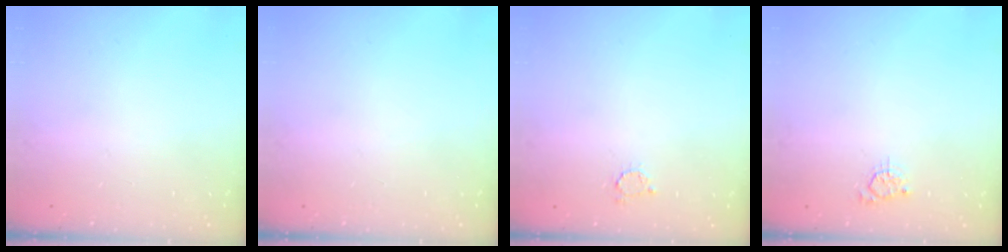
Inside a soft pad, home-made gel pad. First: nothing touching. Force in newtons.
{"total": 0.0}
{"total": 2.7, "press": 2.7, "slide": 0.4}
{"total": 2.9, "press": 2.9, "slide": 0.3}